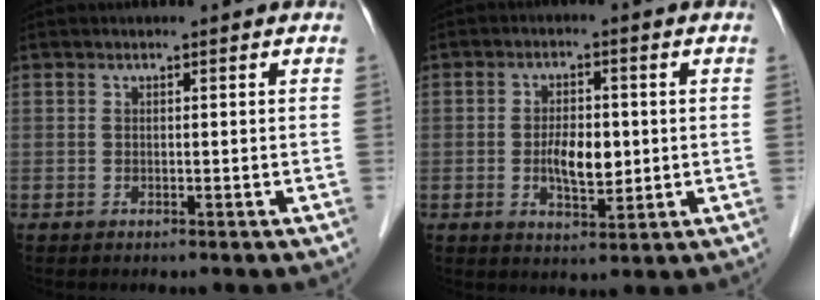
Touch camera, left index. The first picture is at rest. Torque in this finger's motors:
{"motor_torque": [0.13, 0.08, 0.14, 0.07]}